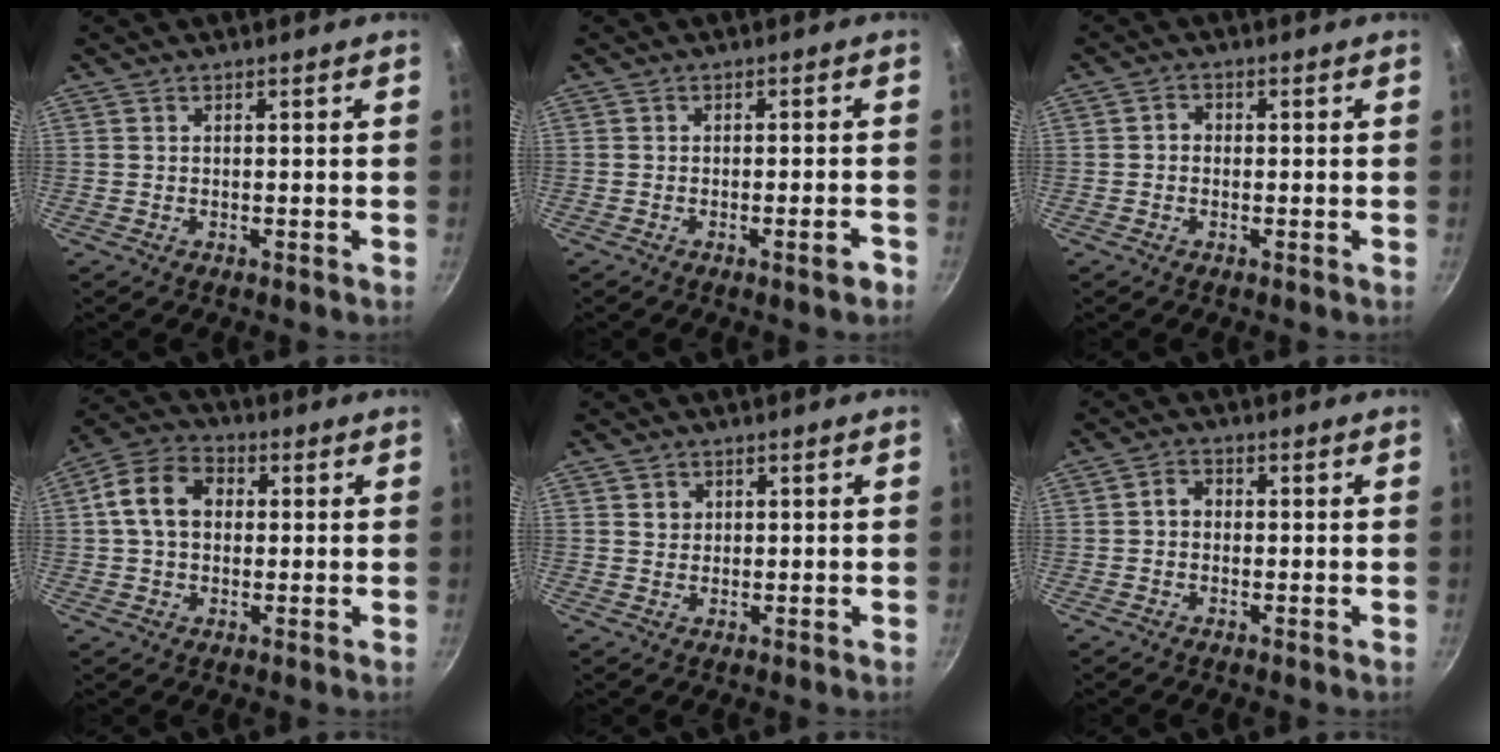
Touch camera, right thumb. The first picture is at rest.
{"total": 3.0, "force": [-1.7, 0.5, 2.5], "torque": [-0.026, 0.015, -0.019]}
{"total": 1.7, "force": [-0.2, 1.5, 0.8], "torque": [-0.012, 0.007, -0.008]}
{"total": 10.2, "force": [1.3, 7.7, 6.6], "torque": [-0.098, 0.021, 0.006]}
{"total": 1.9, "force": [0.6, 1.7, 0.5], "torque": [0.000, 0.004, 0.009]}
{"total": 2.7, "force": [-0.2, 2.2, 1.5], "torque": [-0.017, 0.010, -0.007]}